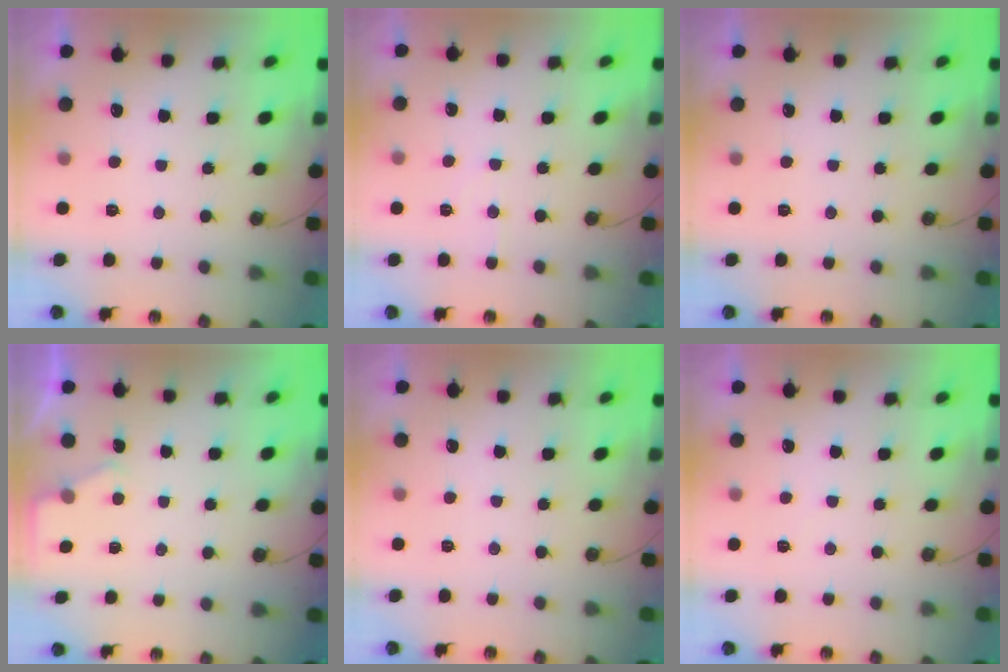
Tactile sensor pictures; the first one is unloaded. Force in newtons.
{"total": 4.4, "press": 4.3, "slide": 0.5}
{"total": 0.0}
{"total": 2.8, "press": 2.7, "slide": 0.4}
{"total": 1.7, "press": 1.7, "slide": 0.3}
{"total": 3.3, "press": 3.3, "slide": 0.3}